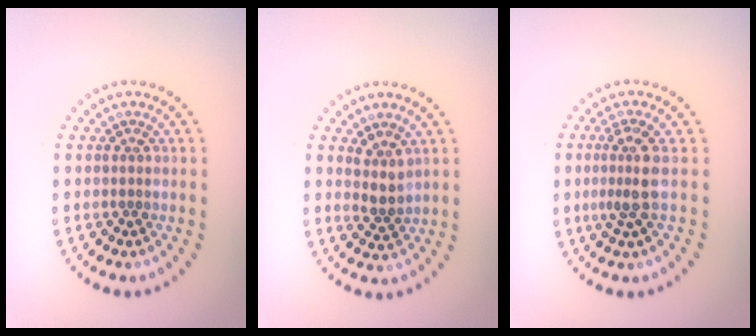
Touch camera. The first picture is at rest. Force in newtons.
{"total": 2.2, "press": 1.7, "slide": 1.3}
{"total": 2.5, "press": 1.9, "slide": 1.7}